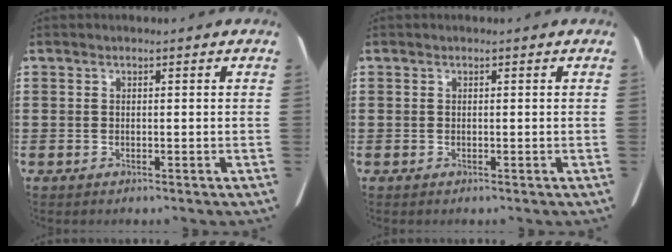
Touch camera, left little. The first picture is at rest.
{"total": 0.0}